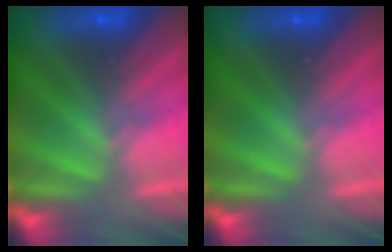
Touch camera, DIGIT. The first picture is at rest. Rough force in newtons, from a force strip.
{"total": 0.0}